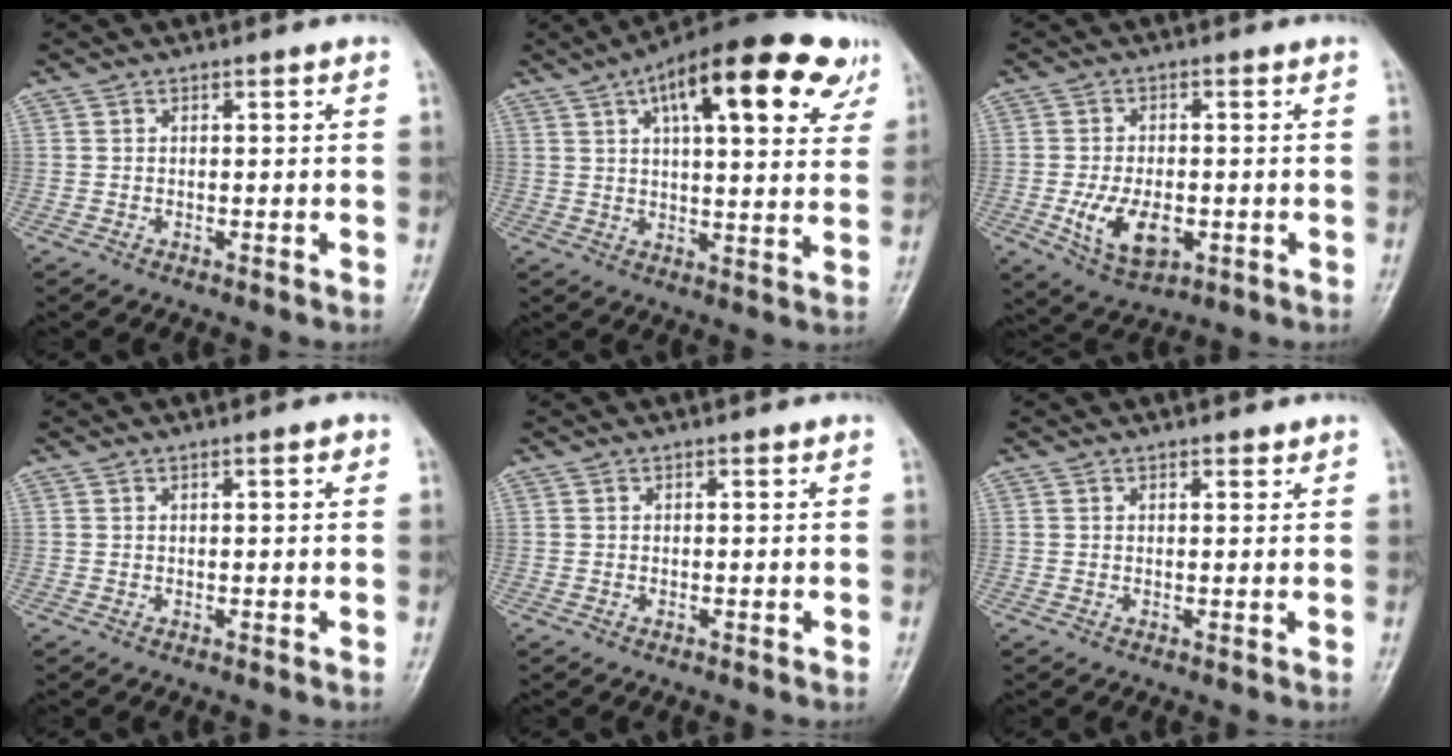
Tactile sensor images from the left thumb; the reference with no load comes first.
{"total": 22.9, "force": [11.4, 8.2, 18.1], "torque": [-0.237, 0.000, 0.157]}
{"total": 9.0, "force": [-2.2, 5.3, 6.9], "torque": [-0.113, -0.004, -0.026]}
{"total": 1.4, "force": [0.7, 0.4, 1.1], "torque": [-0.015, 0.001, 0.008]}
{"total": 0.0}
{"total": 1.3, "force": [1.1, 0.6, 0.5], "torque": [-0.003, -0.007, 0.014]}